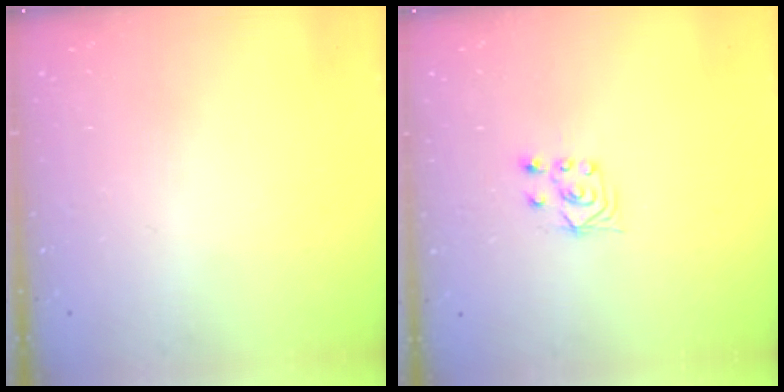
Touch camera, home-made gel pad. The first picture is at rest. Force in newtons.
{"total": 3.0, "press": 2.8, "slide": 0.9}